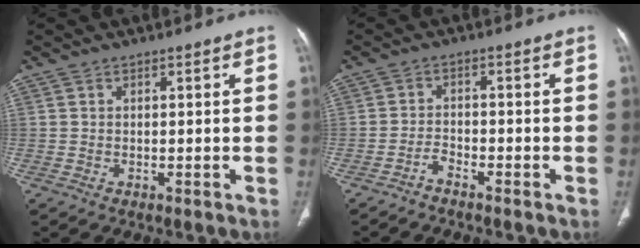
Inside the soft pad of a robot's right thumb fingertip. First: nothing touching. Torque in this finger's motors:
{"motor_torque": [-0.46, 0.19, 0.45, -0.40, -0.01]}